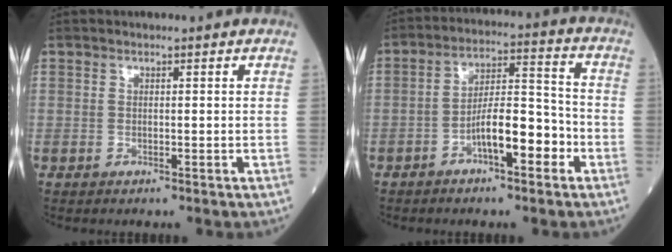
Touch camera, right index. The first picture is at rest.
{"total": 9.0, "force": [-4.0, 2.3, 7.7], "torque": [-0.134, 0.021, -0.068]}